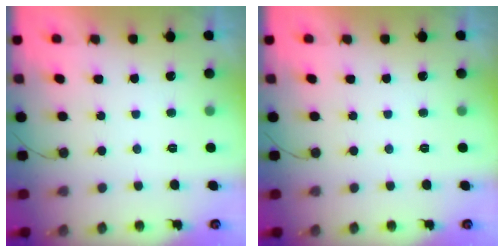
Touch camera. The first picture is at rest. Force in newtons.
{"total": 0.0}